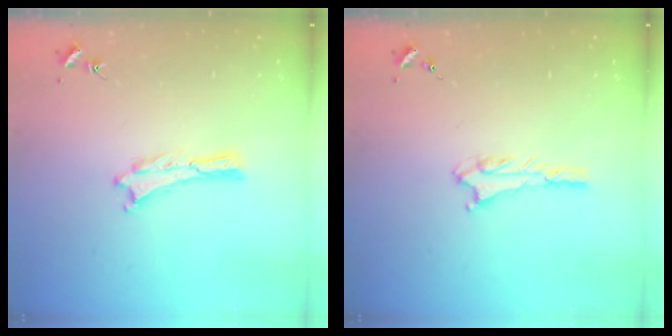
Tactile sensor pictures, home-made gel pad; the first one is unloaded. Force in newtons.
{"total": 1.8, "press": 1.8, "slide": 0.2}